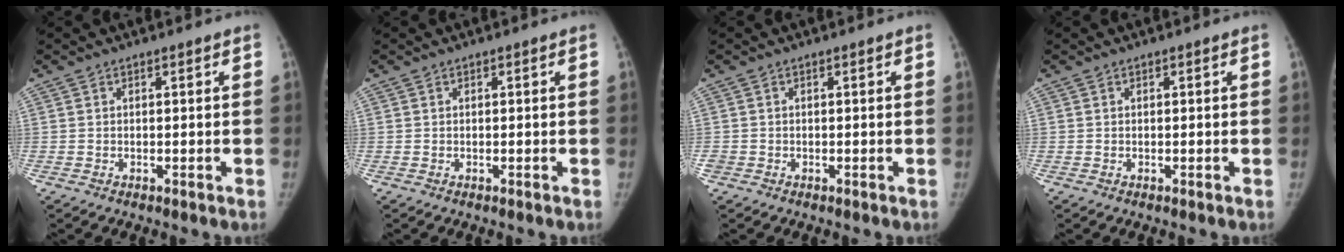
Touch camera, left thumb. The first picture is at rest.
{"total": 0.0}
{"total": 0.8, "force": [-0.3, 0.7, 0.1], "torque": [0.002, 0.001, -0.004]}
{"total": 0.0}